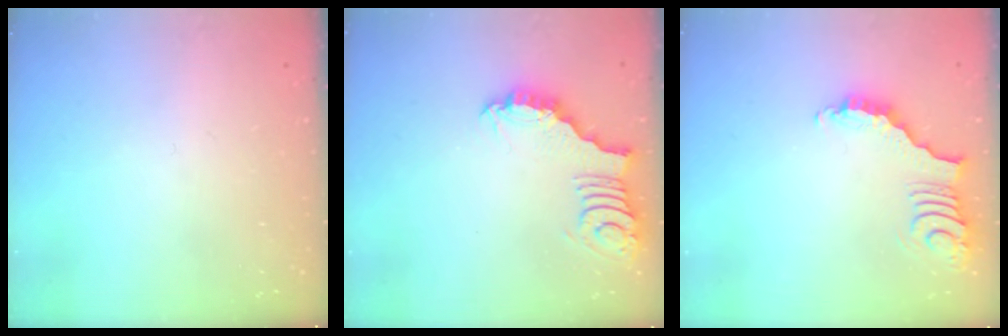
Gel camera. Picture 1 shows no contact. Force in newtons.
{"total": 3.0, "press": 3.0, "slide": 0.0}
{"total": 3.9, "press": 3.9, "slide": 0.6}